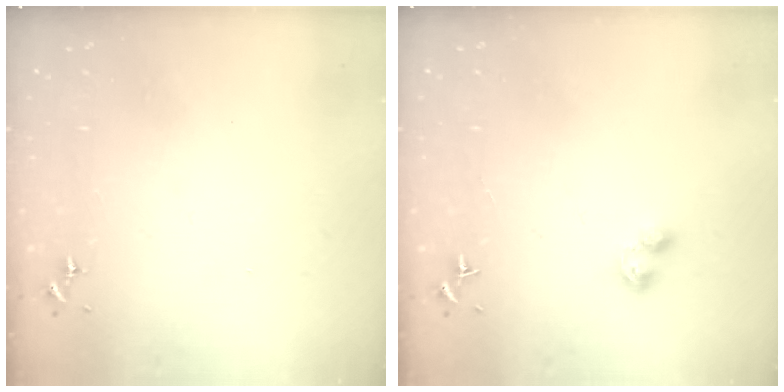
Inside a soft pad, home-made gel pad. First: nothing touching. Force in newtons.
{"total": 5.4, "press": 5.2, "slide": 1.3}